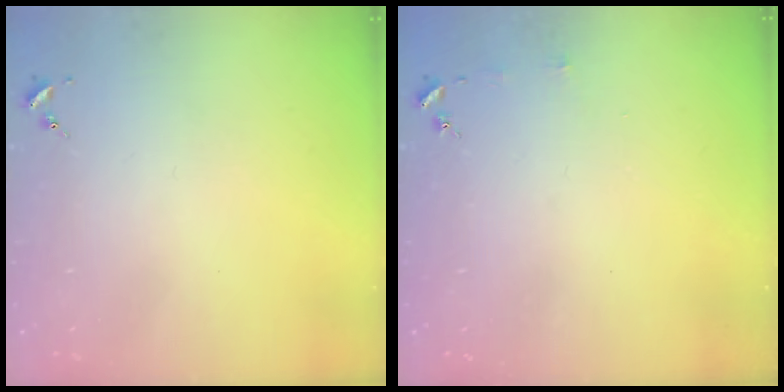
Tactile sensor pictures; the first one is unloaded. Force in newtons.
{"total": 3.0, "press": 3.0, "slide": 0.3}